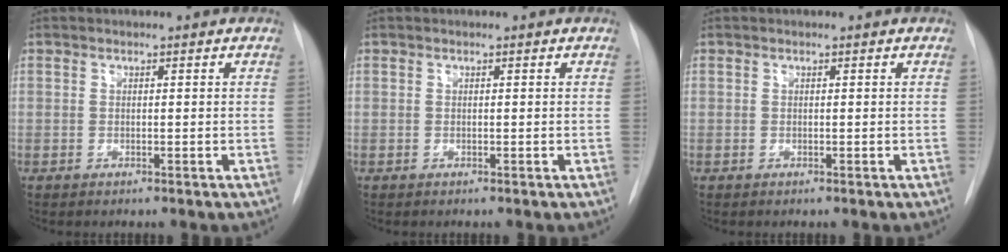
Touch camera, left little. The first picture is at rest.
{"total": 0.0}
{"total": 0.0}